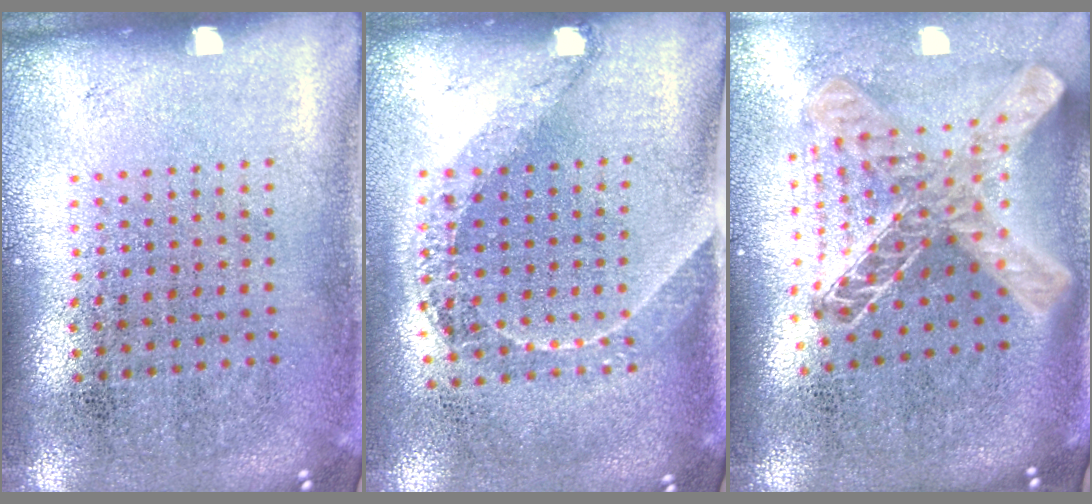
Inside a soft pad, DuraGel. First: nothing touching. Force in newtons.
{"total": 1.5, "press": 1.2, "slide": 0.9}
{"total": 2.1, "press": 1.7, "slide": 1.2}